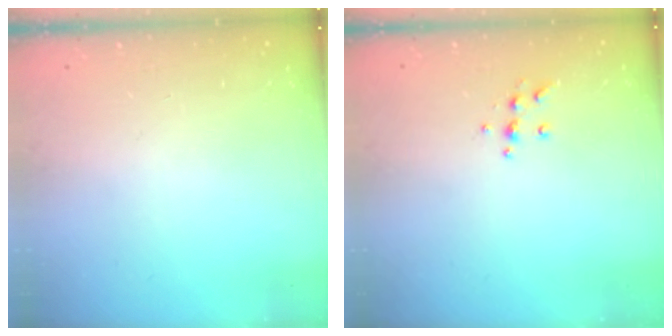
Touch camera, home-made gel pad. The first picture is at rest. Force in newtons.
{"total": 5.7, "press": 5.7, "slide": 0.9}